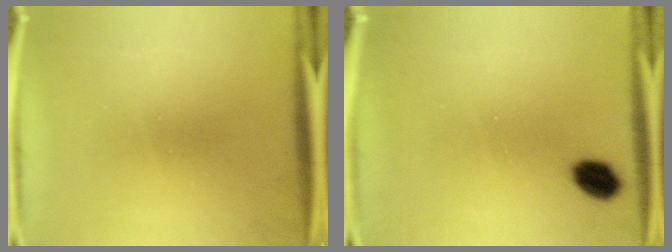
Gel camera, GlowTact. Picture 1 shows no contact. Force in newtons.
{"total": 5.1}